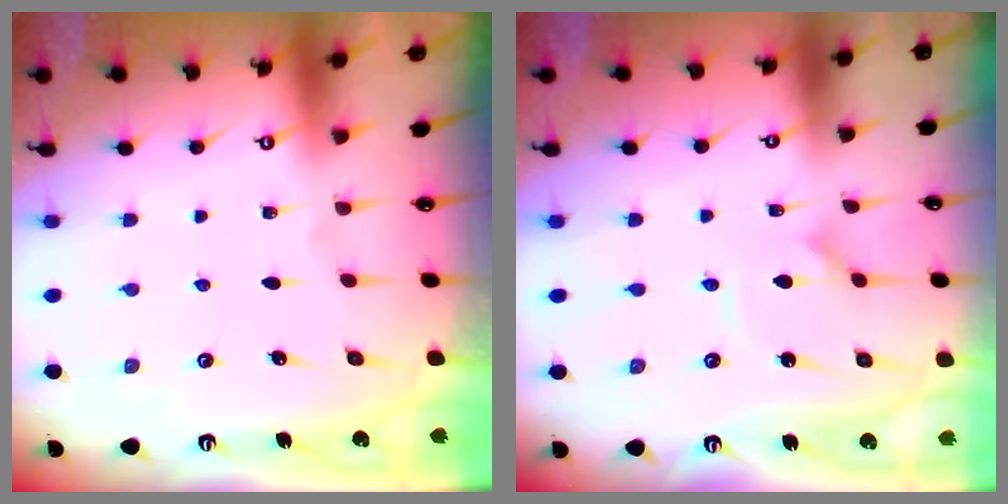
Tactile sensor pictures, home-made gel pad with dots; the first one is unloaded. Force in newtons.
{"total": 2.9, "press": 2.9, "slide": 0.1}